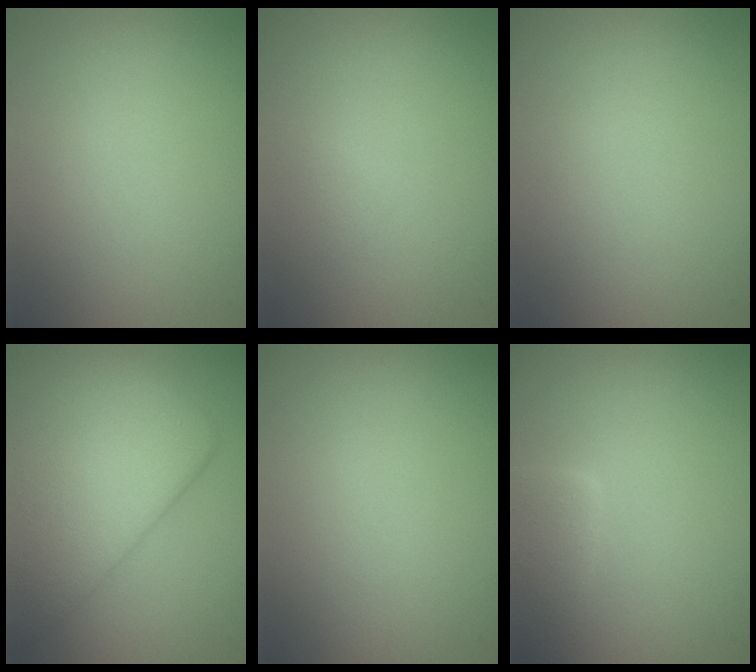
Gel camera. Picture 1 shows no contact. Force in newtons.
{"total": 0.5, "press": 0.5, "slide": 0.0}
{"total": 0.0}
{"total": 9.5, "press": 9.5, "slide": 0.3}
{"total": 0.0}
{"total": 2.9, "press": 2.9, "slide": 0.3}